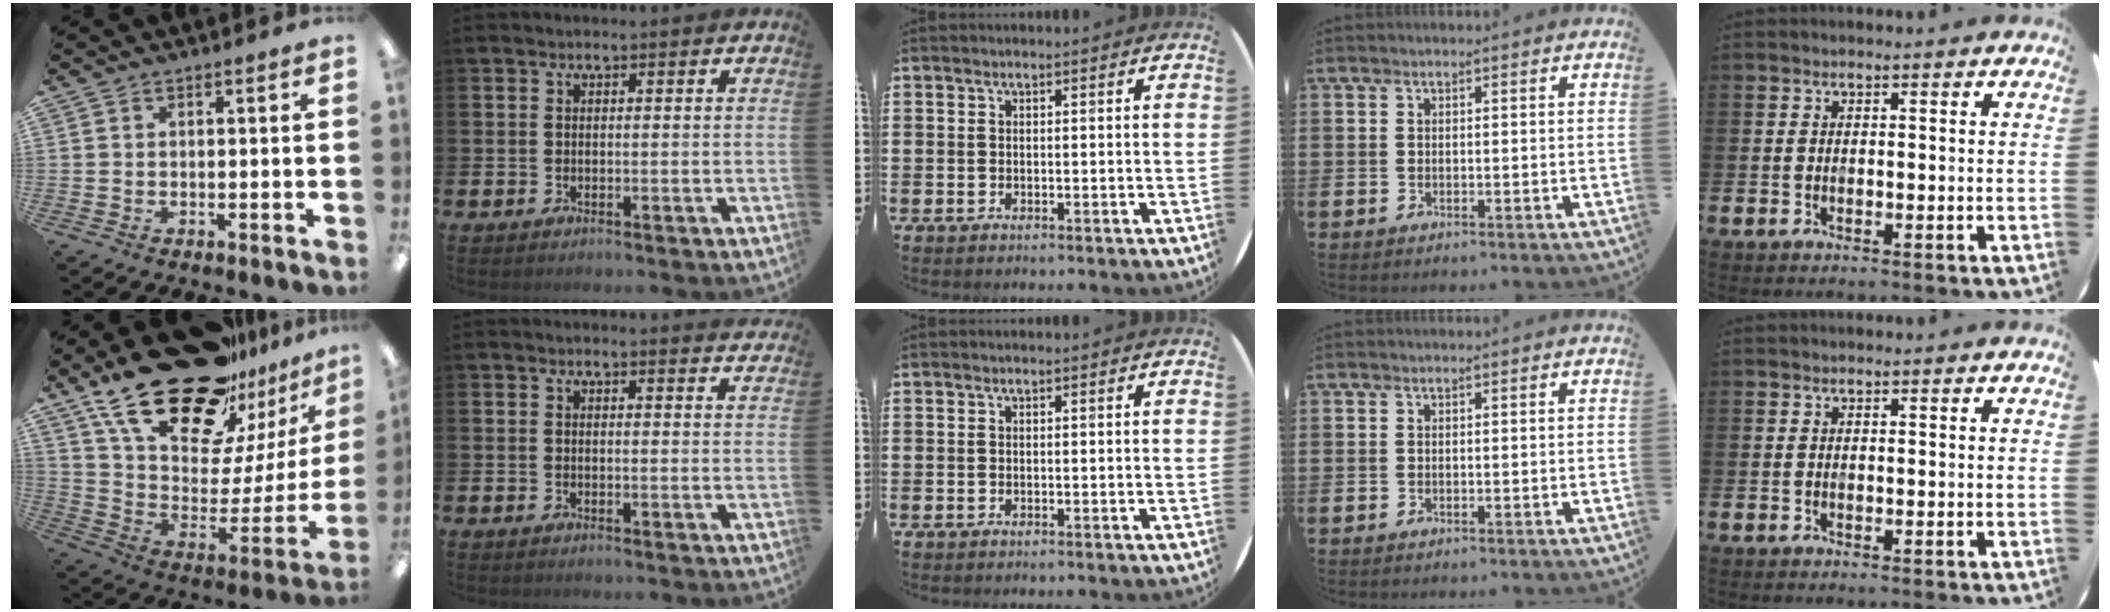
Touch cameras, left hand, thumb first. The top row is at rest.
{"thumb": {"total": 28.6, "force": [20.0, 13.0, 15.7], "torque": [-0.266, -0.123, 0.367]}, "index": {"total": 1.7, "force": [1.7, -0.1, 0.0], "torque": [0.012, -0.014, 0.028]}}